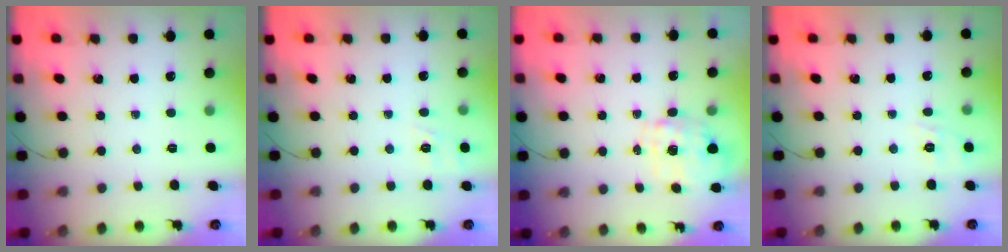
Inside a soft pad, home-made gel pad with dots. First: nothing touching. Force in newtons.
{"total": 1.8, "press": 1.0, "slide": 1.5}
{"total": 1.5, "press": 1.5, "slide": 0.5}
{"total": 5.9, "press": 5.6, "slide": 1.8}